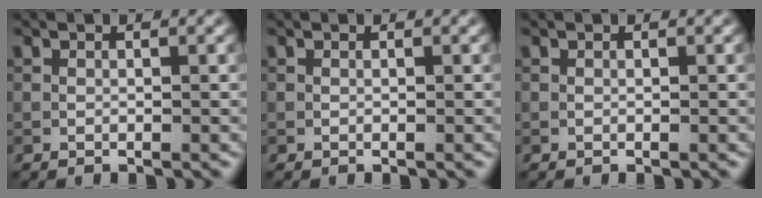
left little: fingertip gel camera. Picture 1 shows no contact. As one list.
[{"total": 0.0}, {"total": 0.0}]